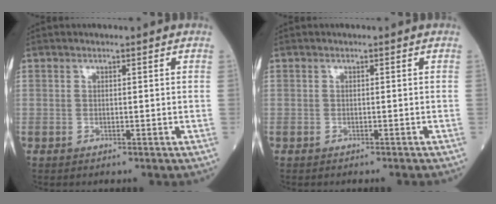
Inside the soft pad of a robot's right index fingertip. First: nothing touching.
{"total": 1.0, "force": [-0.9, -0.2, 0.3], "torque": [-0.004, 0.001, -0.014]}